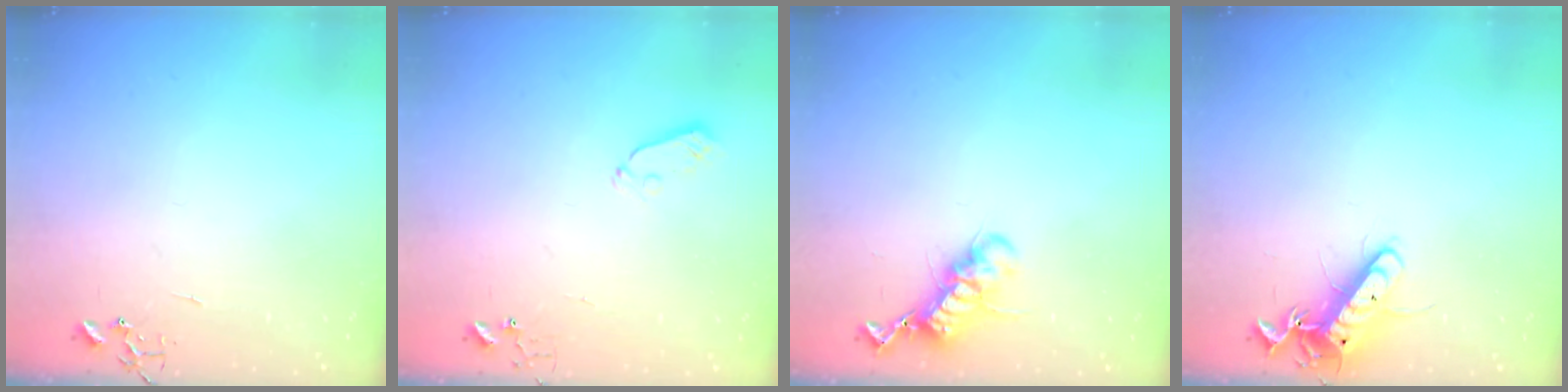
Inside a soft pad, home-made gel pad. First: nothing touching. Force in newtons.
{"total": 5.0, "press": 5.0, "slide": 0.4}
{"total": 12.0, "press": 11.9, "slide": 0.7}
{"total": 12.4, "press": 12.4, "slide": 1.1}